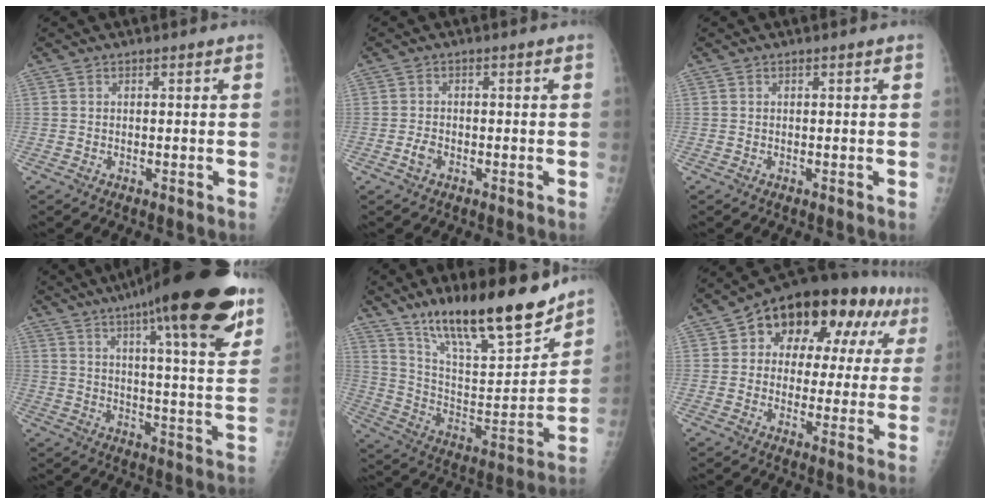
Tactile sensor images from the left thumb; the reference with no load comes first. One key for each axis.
{"total": 2.0, "fx": -0.9, "fy": 1.2, "fz": 1.3, "tx": -0.028, "ty": 0.008, "tz": -0.019}
{"total": 0.0}
{"total": 25.2, "fx": 15.4, "fy": 4.6, "fz": 19.4, "tx": -0.272, "ty": -0.039, "tz": 0.216}
{"total": 22.6, "fx": 17.1, "fy": 5.4, "fz": 13.7, "tx": -0.193, "ty": -0.090, "tz": 0.293}
{"total": 19.2, "fx": 7.5, "fy": 11.3, "fz": 13.6, "tx": -0.133, "ty": 0.014, "tz": 0.095}